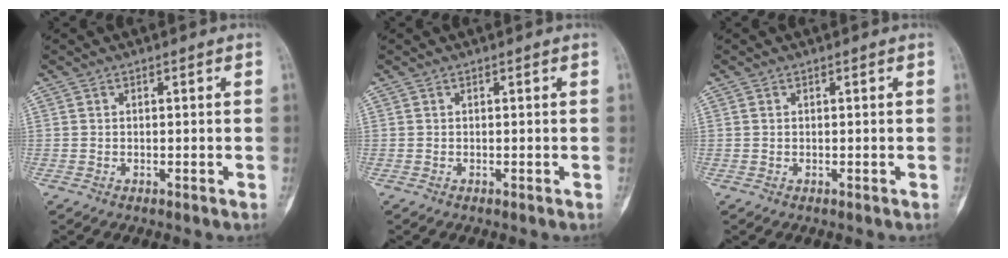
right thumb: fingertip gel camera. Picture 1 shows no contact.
{"total": 0.0}
{"total": 0.0}